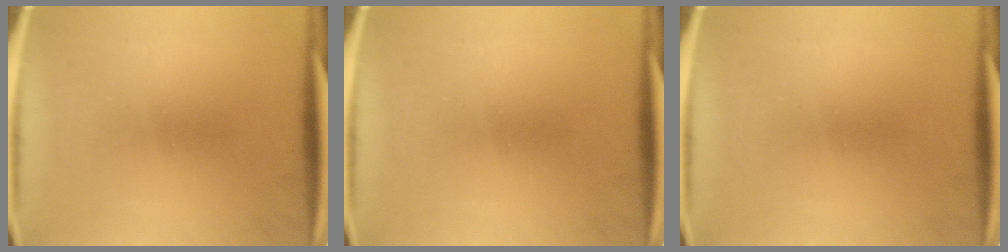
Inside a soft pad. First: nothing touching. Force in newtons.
{"total": 0.0}
{"total": 0.0}